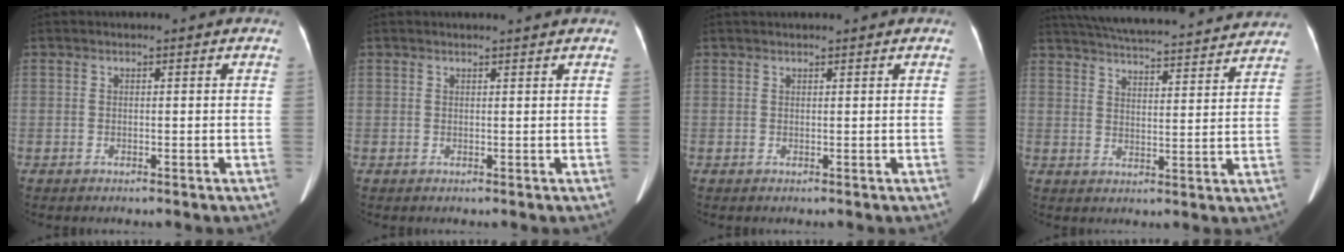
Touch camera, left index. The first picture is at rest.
{"total": 1.6, "force": [1.6, -0.3, 0.4], "torque": [-0.009, 0.004, 0.021]}
{"total": 2.5, "force": [2.3, 0.1, 0.9], "torque": [-0.009, 0.033, 0.035]}
{"total": 24.9, "force": [22.8, 3.5, 9.2], "torque": [-0.162, 0.009, 0.303]}